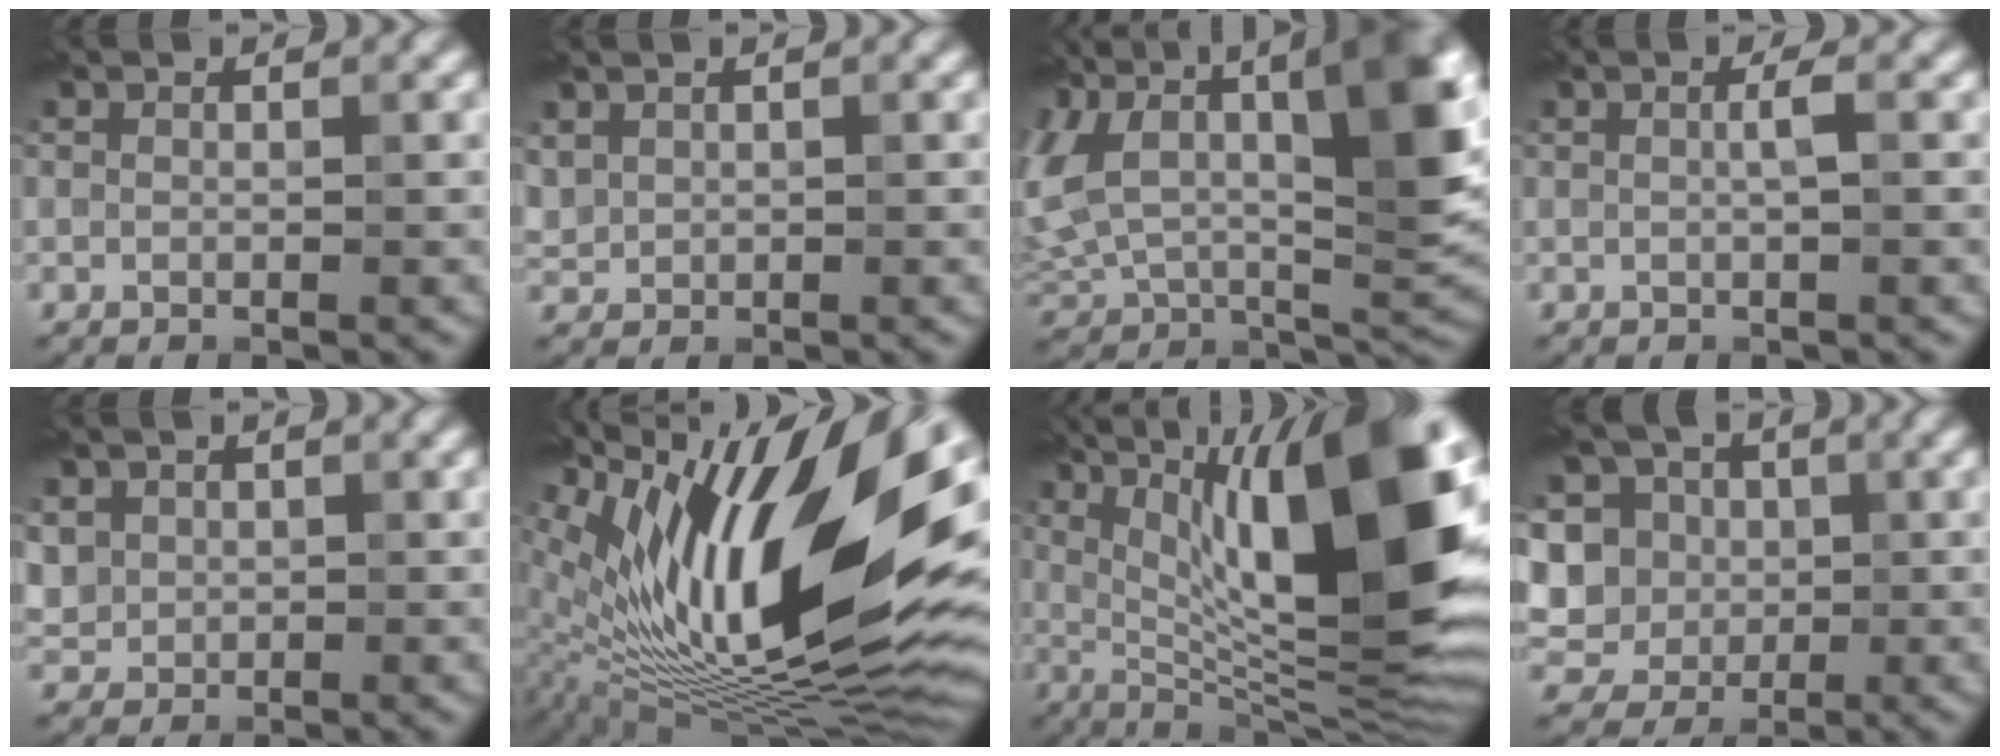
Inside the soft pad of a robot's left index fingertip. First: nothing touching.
{"total": 1.0, "force": [0.7, 0.8, 0.1], "torque": [-0.004, 0.002, 0.019]}
{"total": 16.5, "force": [3.8, 9.3, 13.1], "torque": [-0.248, 0.014, 0.066]}
{"total": 1.2, "force": [0.1, 0.2, 1.2], "torque": [-0.021, 0.004, 0.000]}
{"total": 2.5, "force": [0.8, 2.3, 0.5], "torque": [-0.017, 0.001, 0.032]}
{"total": 18.8, "force": [5.0, 6.5, 16.9], "torque": [-0.281, 0.013, 0.089]}
{"total": 16.5, "force": [4.1, 4.8, 15.2], "torque": [-0.219, 0.008, 0.068]}
{"total": 12.7, "force": [3.0, 11.0, 5.5], "torque": [-0.149, 0.047, 0.037]}